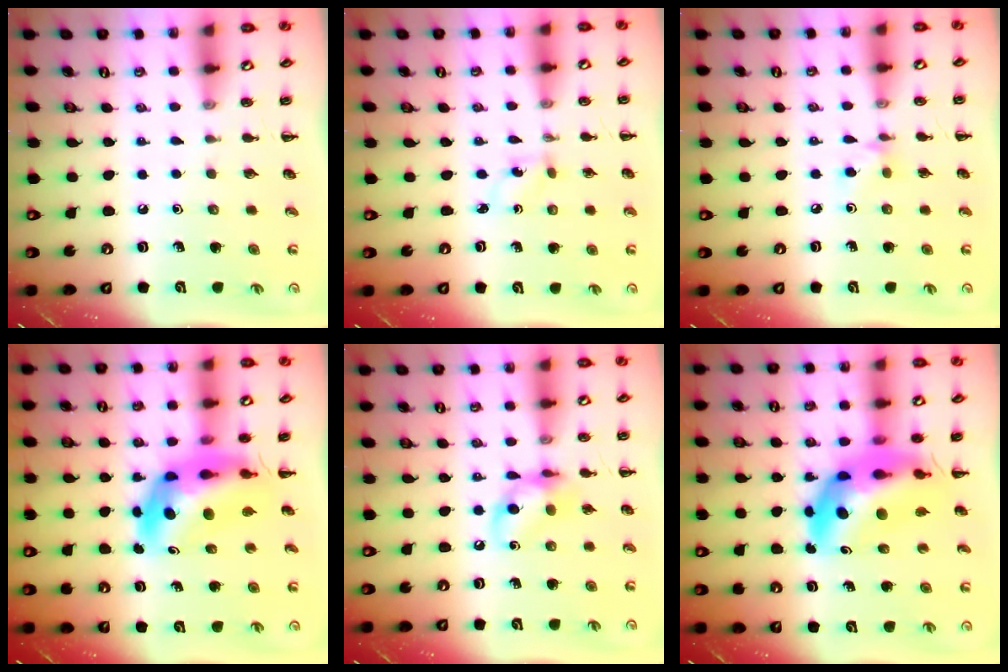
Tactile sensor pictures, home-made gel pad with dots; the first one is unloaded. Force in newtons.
{"total": 1.5, "press": 1.4, "slide": 0.6}
{"total": 4.7, "press": 4.4, "slide": 1.7}
{"total": 11.0, "press": 10.4, "slide": 3.5}
{"total": 11.3, "press": 11.2, "slide": 1.4}
{"total": 13.7, "press": 13.1, "slide": 3.9}